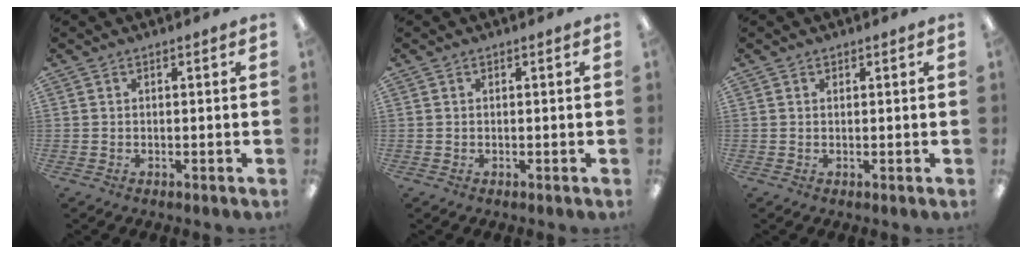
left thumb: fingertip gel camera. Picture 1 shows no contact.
{"total": 0.0}
{"total": 0.5, "force": [0.4, 0.3, 0.0], "torque": [0.000, 0.001, 0.008]}